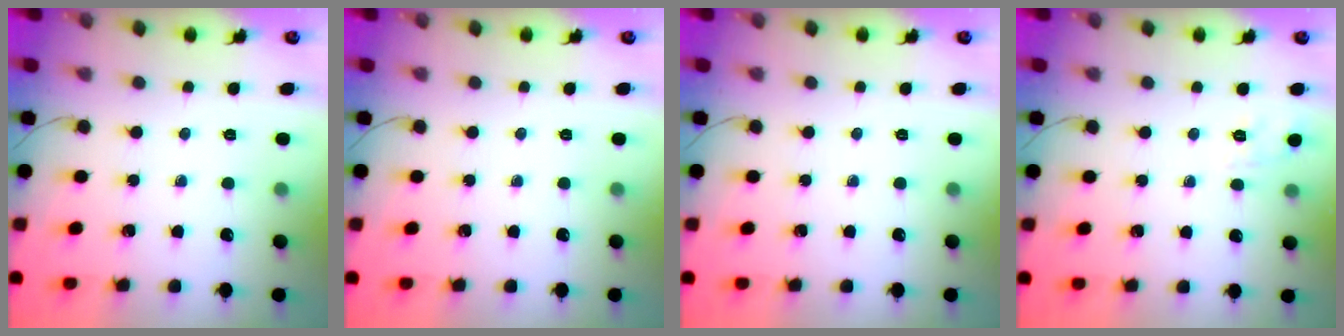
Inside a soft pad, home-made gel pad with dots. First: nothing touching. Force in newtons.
{"total": 0.0}
{"total": 0.0}
{"total": 1.9, "press": 0.2, "slide": 1.9}